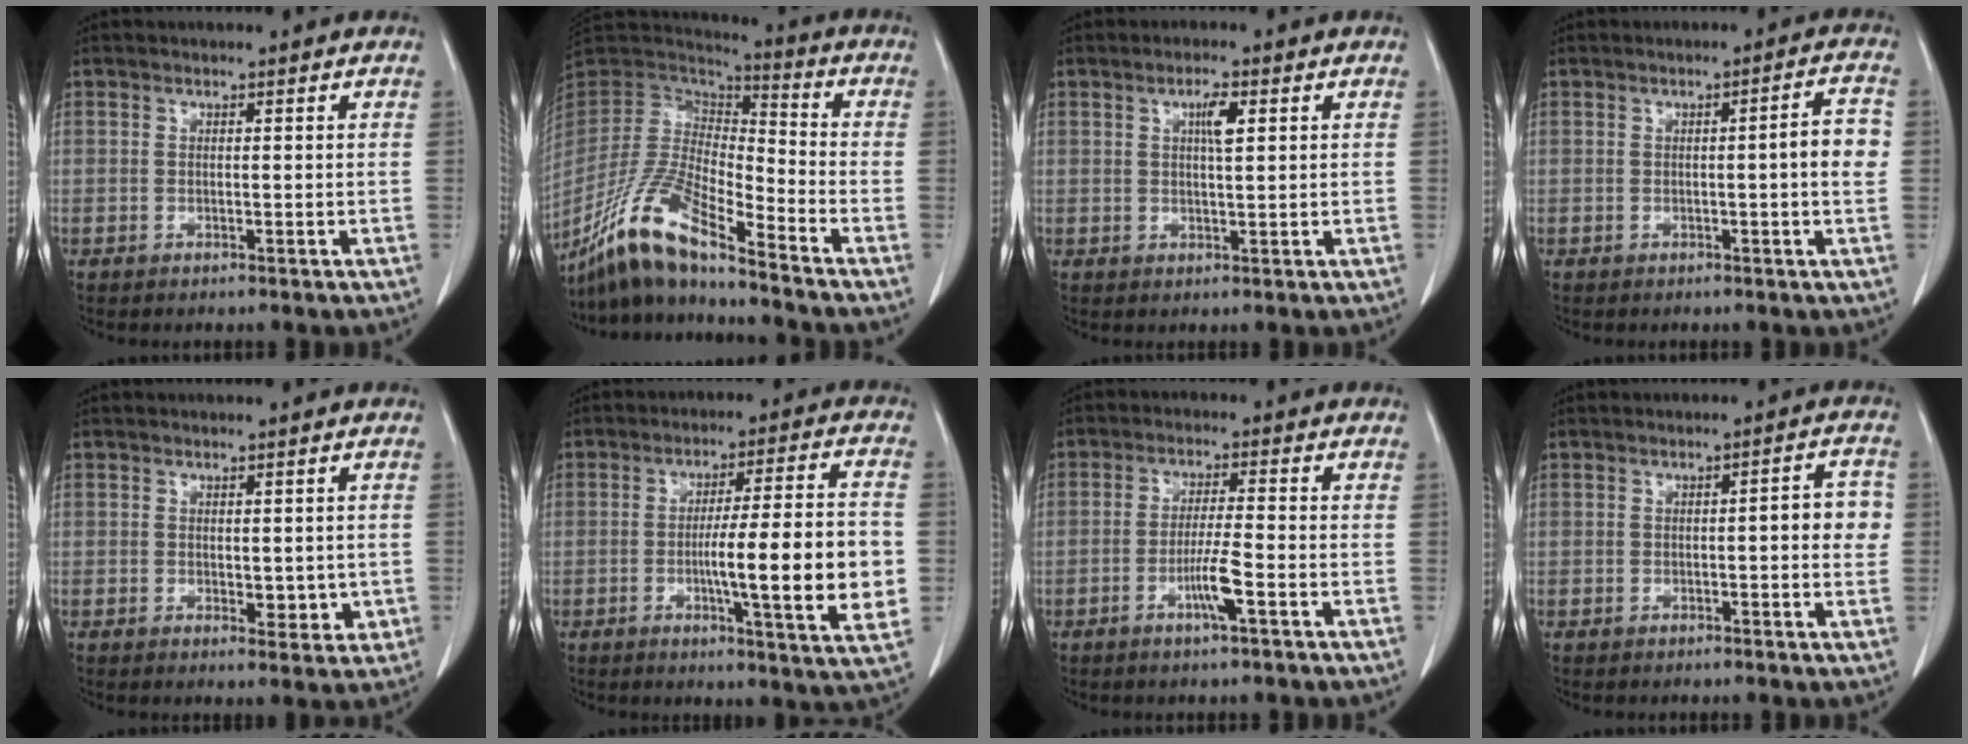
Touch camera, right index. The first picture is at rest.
{"total": 15.0, "force": [-11.8, 2.2, 8.9], "torque": [-0.182, -0.010, -0.225]}
{"total": 3.1, "force": [1.1, 0.5, 2.8], "torque": [-0.050, 0.000, 0.018]}
{"total": 4.5, "force": [-0.2, 0.2, 4.5], "torque": [-0.058, 0.007, -0.006]}
{"total": 3.5, "force": [-0.3, 1.9, 3.0], "torque": [-0.030, -0.006, 0.005]}
{"total": 15.6, "force": [-2.4, 0.5, 15.4], "torque": [-0.217, -0.002, -0.035]}
{"total": 4.9, "force": [-2.1, -0.2, 4.4], "torque": [-0.085, -0.007, -0.042]}
{"total": 4.4, "force": [-0.1, 1.0, 4.3], "torque": [-0.049, 0.012, -0.006]}